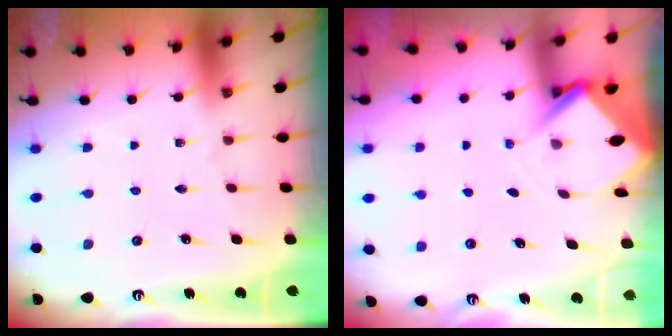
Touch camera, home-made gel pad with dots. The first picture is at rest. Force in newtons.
{"total": 3.6, "press": 3.6, "slide": 0.2}